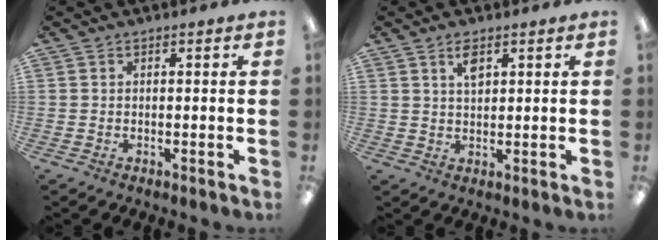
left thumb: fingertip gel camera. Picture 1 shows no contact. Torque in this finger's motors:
{"motor_torque": [-0.26, -0.21, 0.19, 0.03, 0.00]}